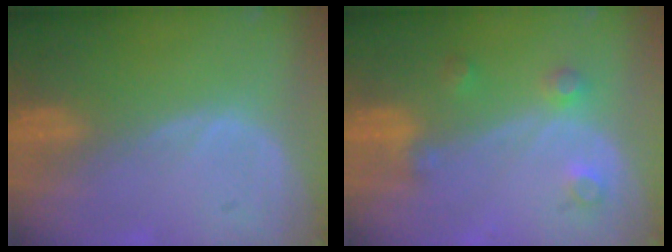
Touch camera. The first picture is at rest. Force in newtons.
{"total": 3.5, "press": 3.3, "slide": 1.3}